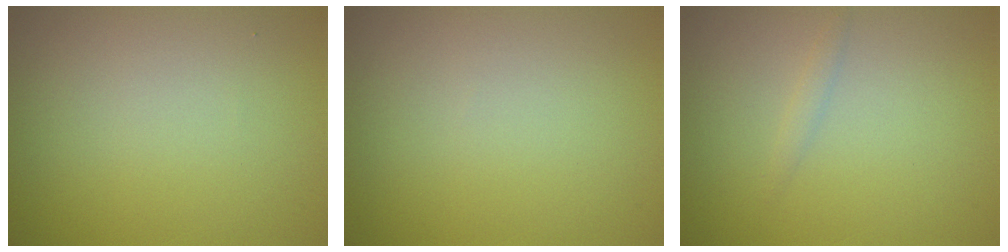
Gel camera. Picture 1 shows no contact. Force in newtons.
{"total": 0.0}
{"total": 0.7, "press": 0.7, "slide": 0.1}